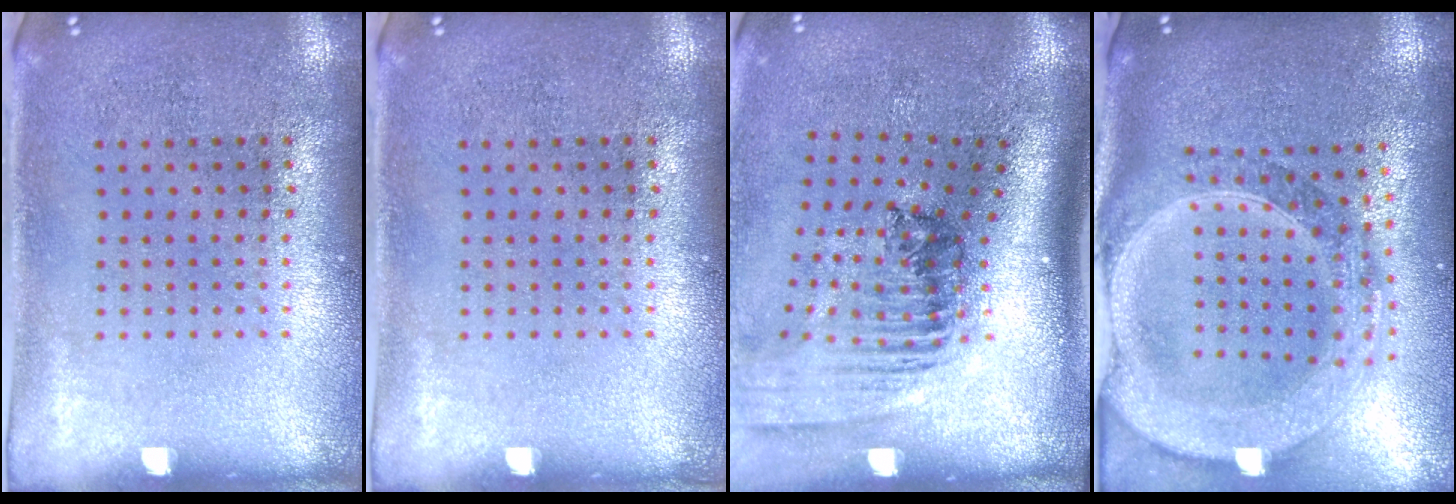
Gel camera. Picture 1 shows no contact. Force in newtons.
{"total": 0.0}
{"total": 2.2, "press": 1.6, "slide": 1.6}
{"total": 3.0, "press": 2.6, "slide": 1.7}